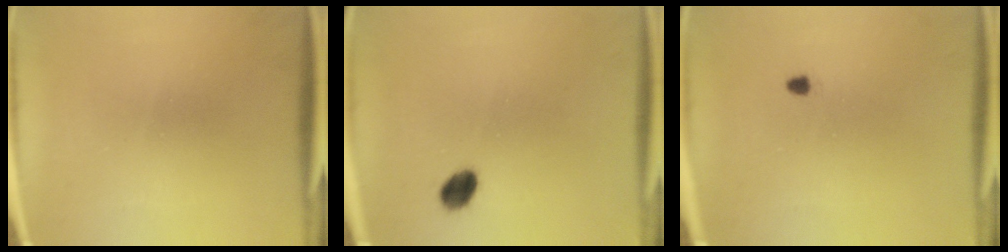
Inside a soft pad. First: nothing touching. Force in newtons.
{"total": 3.8}
{"total": 0.8}